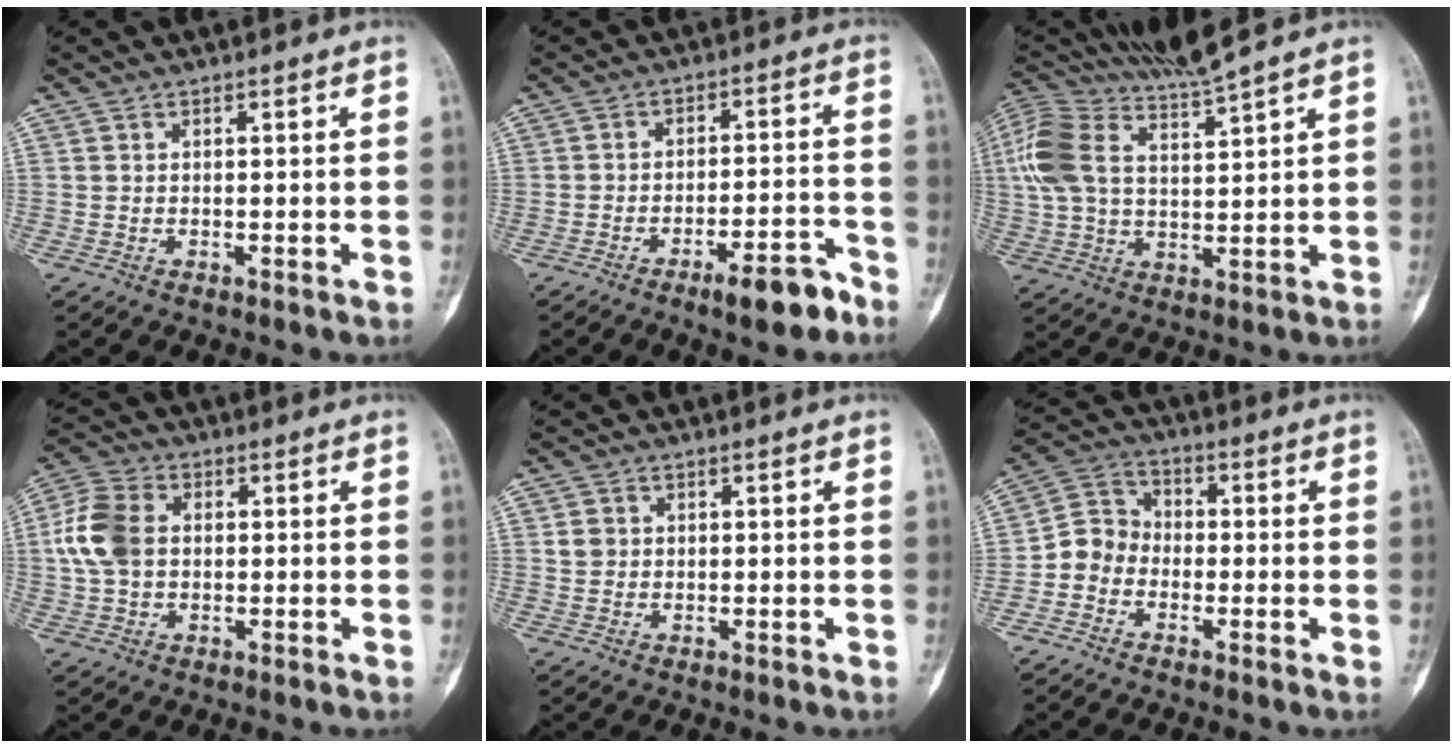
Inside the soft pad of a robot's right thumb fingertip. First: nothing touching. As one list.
[{"total": 8.4, "force": [-5.7, 2.2, 5.8], "torque": [-0.080, 0.041, -0.082]}, {"total": 9.9, "force": [7.0, 1.4, 6.9], "torque": [-0.162, -0.017, 0.150]}, {"total": 9.2, "force": [0.5, 6.6, 6.4], "torque": [-0.136, 0.018, 0.003]}, {"total": 1.8, "force": [0.3, 1.7, 0.6], "torque": [-0.003, 0.001, 0.006]}, {"total": 6.2, "force": [-2.2, 5.4, 2.2], "torque": [-0.019, 0.031, -0.060]}]